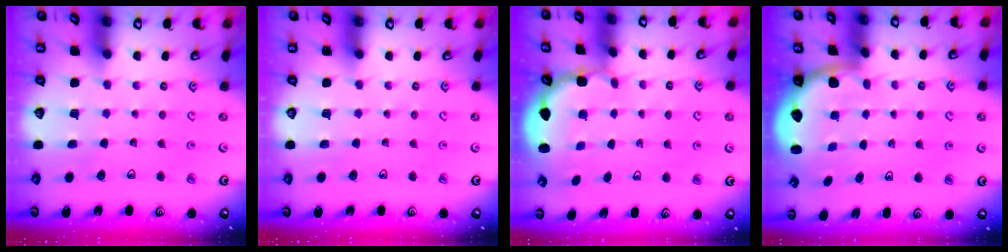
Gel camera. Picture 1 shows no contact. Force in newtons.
{"total": 0.0}
{"total": 2.7, "press": 2.4, "slide": 1.4}
{"total": 2.1, "press": 1.9, "slide": 0.8}